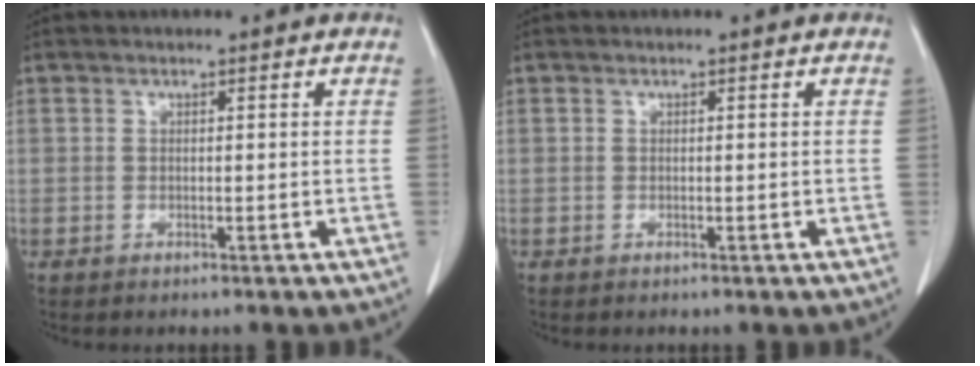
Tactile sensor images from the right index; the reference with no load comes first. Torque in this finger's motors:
{"motor_torque": [0.01, 0.00, 0.01, 0.00]}